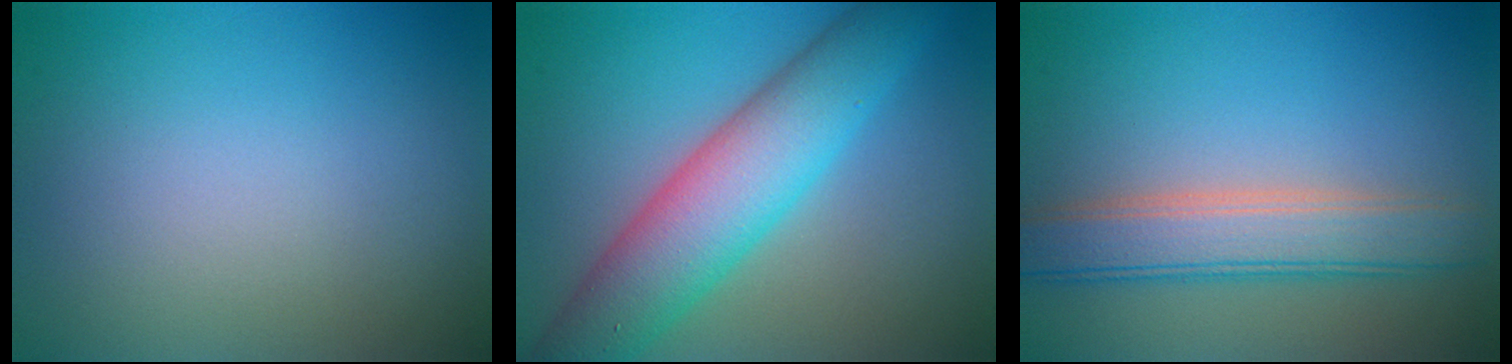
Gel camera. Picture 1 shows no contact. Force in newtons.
{"total": 8.4, "press": 8.4, "slide": 0.3}
{"total": 4.9, "press": 4.9, "slide": 0.3}